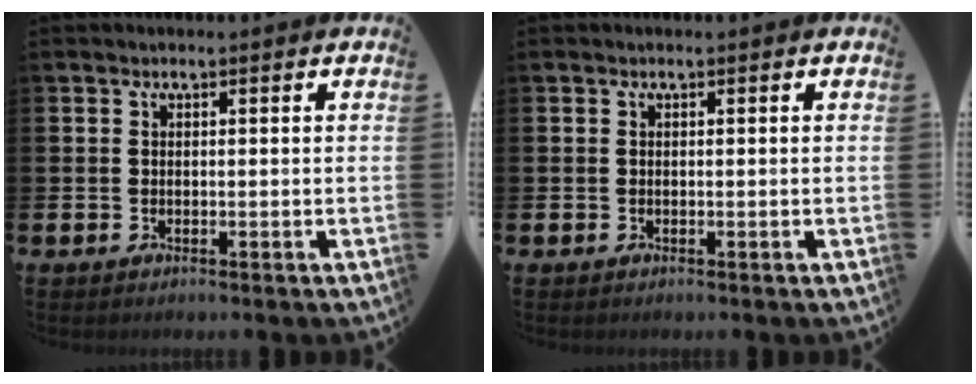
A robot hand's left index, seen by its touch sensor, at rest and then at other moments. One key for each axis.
{"total": 0.0}